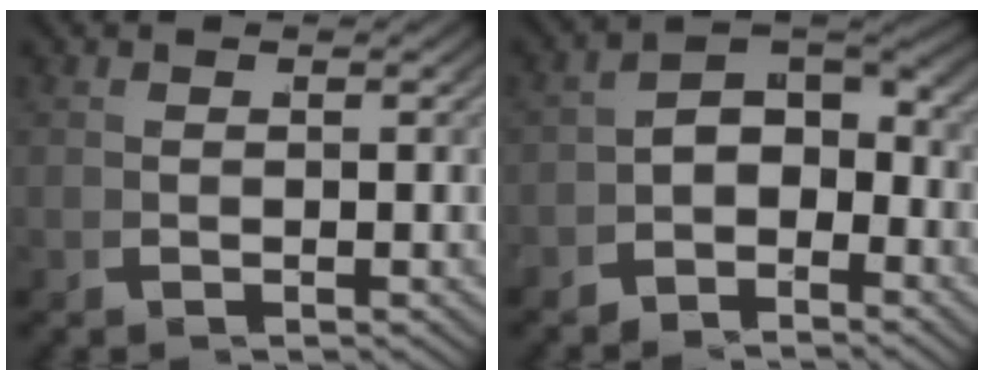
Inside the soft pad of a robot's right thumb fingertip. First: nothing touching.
{"total": 5.2, "force": [-1.1, 3.6, 3.6], "torque": [-0.052, -0.007, -0.024]}